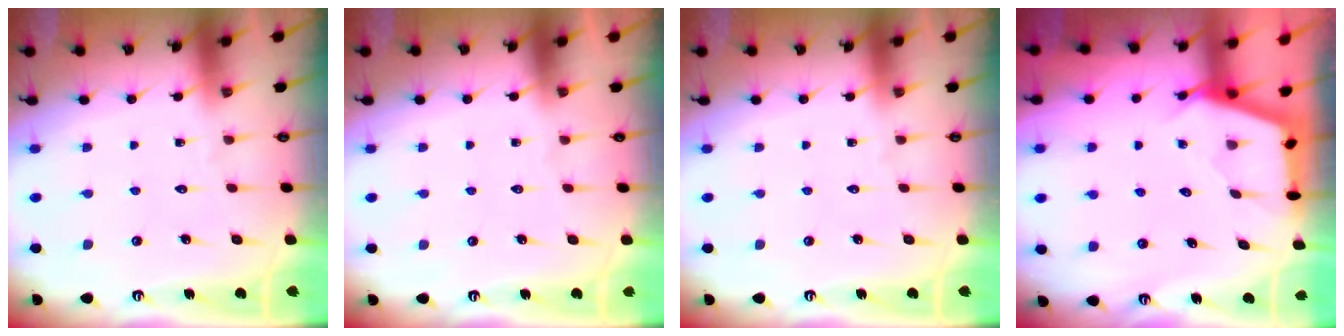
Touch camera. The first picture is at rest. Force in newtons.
{"total": 0.0}
{"total": 0.0}
{"total": 2.9, "press": 2.9, "slide": 0.4}